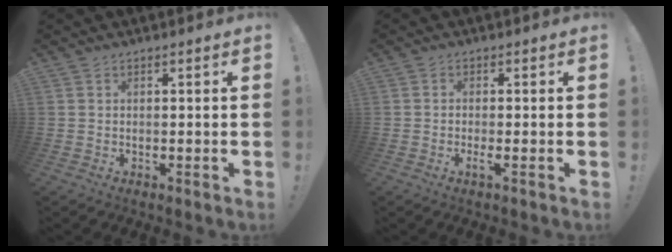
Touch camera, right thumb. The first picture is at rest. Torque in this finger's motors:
{"motor_torque": [-0.03, -0.08, 0.32, 0.00, 0.12]}